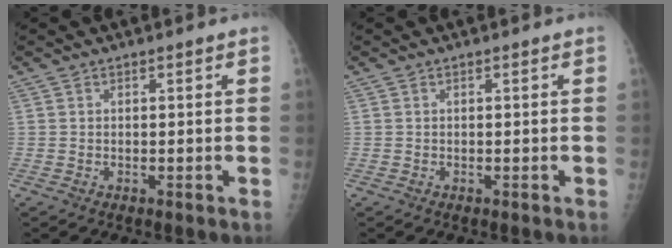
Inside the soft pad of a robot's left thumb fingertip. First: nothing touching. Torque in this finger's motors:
{"motor_torque": [-0.06, 0.06, 0.00, 0.00, 0.00]}